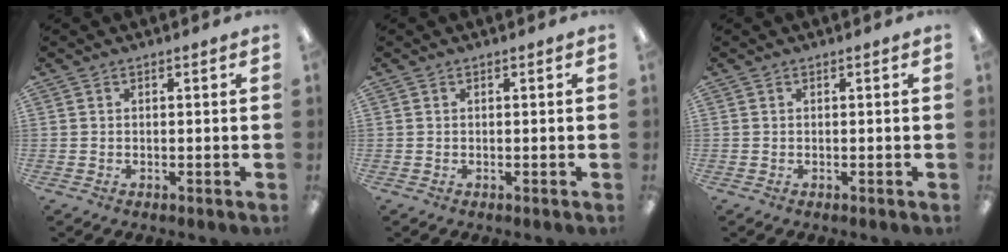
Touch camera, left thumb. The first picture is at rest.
{"total": 0.0}
{"total": 0.0}